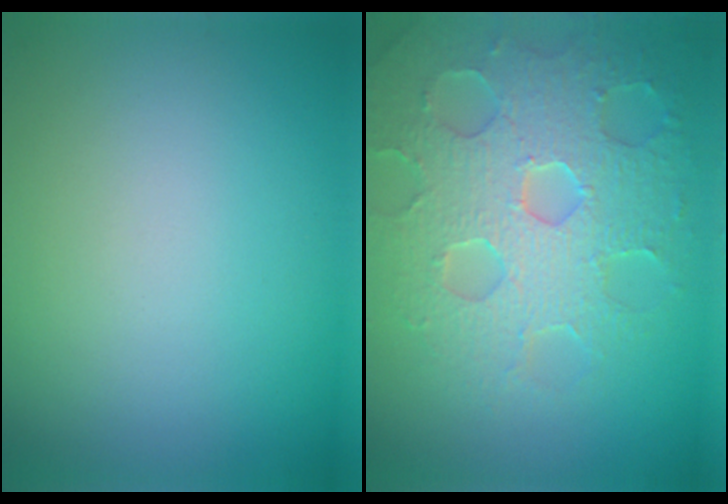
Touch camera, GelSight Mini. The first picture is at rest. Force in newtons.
{"total": 7.8, "press": 6.0, "slide": 5.1}